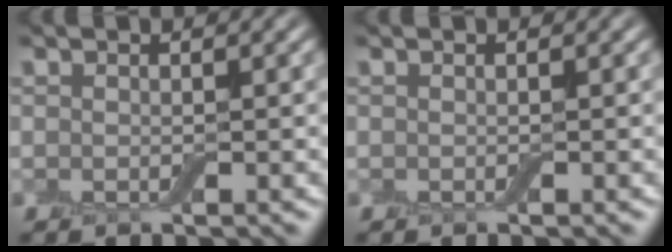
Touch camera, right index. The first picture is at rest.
{"total": 0.0}